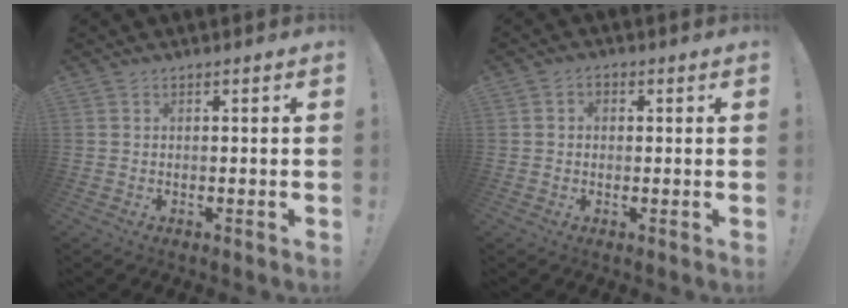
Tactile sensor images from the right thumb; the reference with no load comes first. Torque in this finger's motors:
{"motor_torque": [0.18, -0.24, -0.14, 0.06, 0.09]}